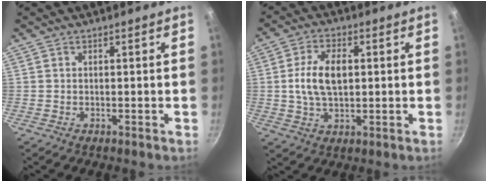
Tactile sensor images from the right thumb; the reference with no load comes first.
{"total": 9.3, "force": [0.9, 5.3, 7.5], "torque": [-0.130, 0.010, 0.015]}